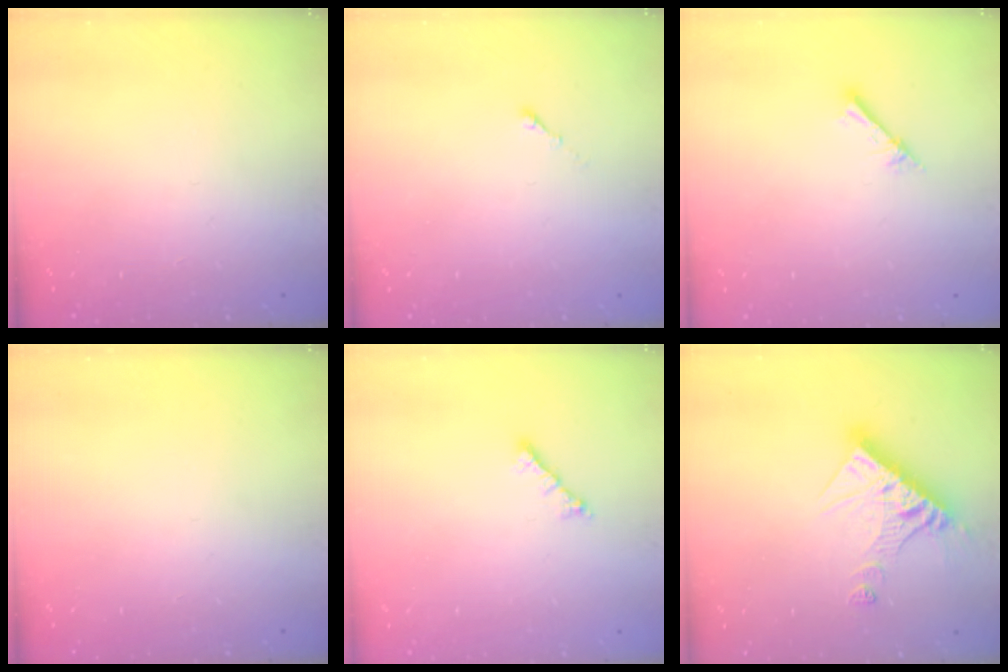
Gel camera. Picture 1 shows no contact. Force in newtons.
{"total": 0.0}
{"total": 2.1, "press": 2.1, "slide": 0.2}
{"total": 0.0}
{"total": 2.0, "press": 1.9, "slide": 0.5}
{"total": 13.2, "press": 13.1, "slide": 1.2}